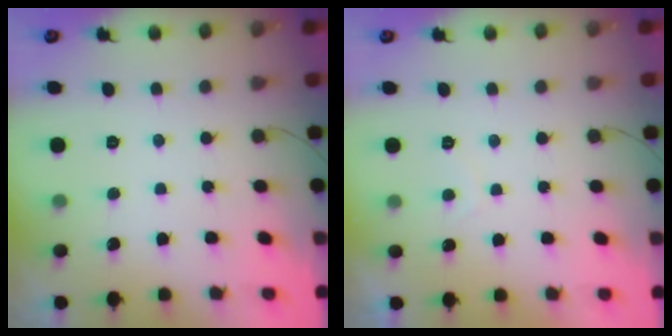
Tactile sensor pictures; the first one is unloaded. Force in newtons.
{"total": 0.7, "press": 0.5, "slide": 0.5}